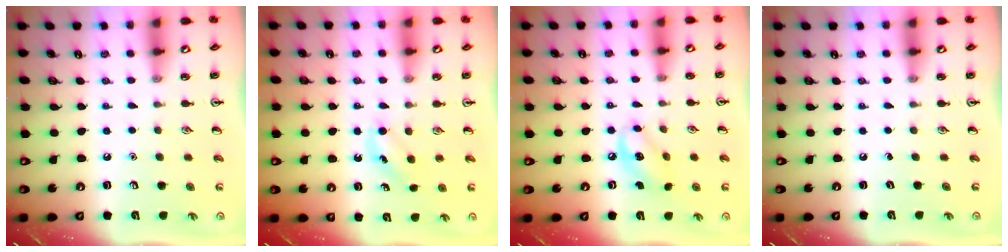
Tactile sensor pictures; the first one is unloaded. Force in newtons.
{"total": 3.7, "press": 3.6, "slide": 1.0}
{"total": 7.0, "press": 6.9, "slide": 1.3}
{"total": 0.0}